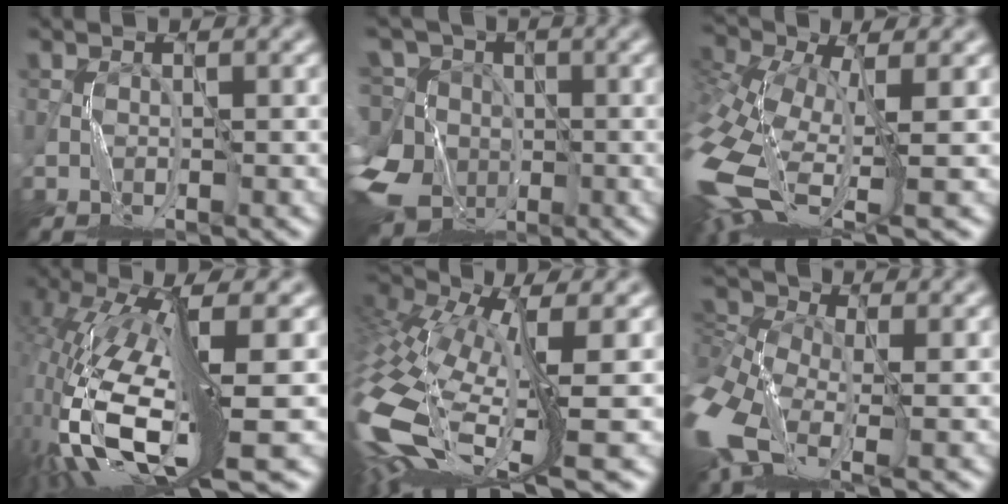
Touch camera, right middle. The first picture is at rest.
{"total": 10.0, "force": [-2.5, 8.5, 4.6], "torque": [-0.117, -0.007, -0.057]}
{"total": 12.3, "force": [-3.4, 6.3, 10.1], "torque": [-0.267, -0.021, -0.053]}
{"total": 14.3, "force": [-3.4, 4.6, 13.1], "torque": [-0.282, -0.014, -0.051]}
{"total": 14.0, "force": [-2.8, 6.1, 12.3], "torque": [-0.301, -0.006, -0.045]}
{"total": 9.2, "force": [-2.1, 5.5, 7.1], "torque": [-0.171, -0.011, -0.046]}